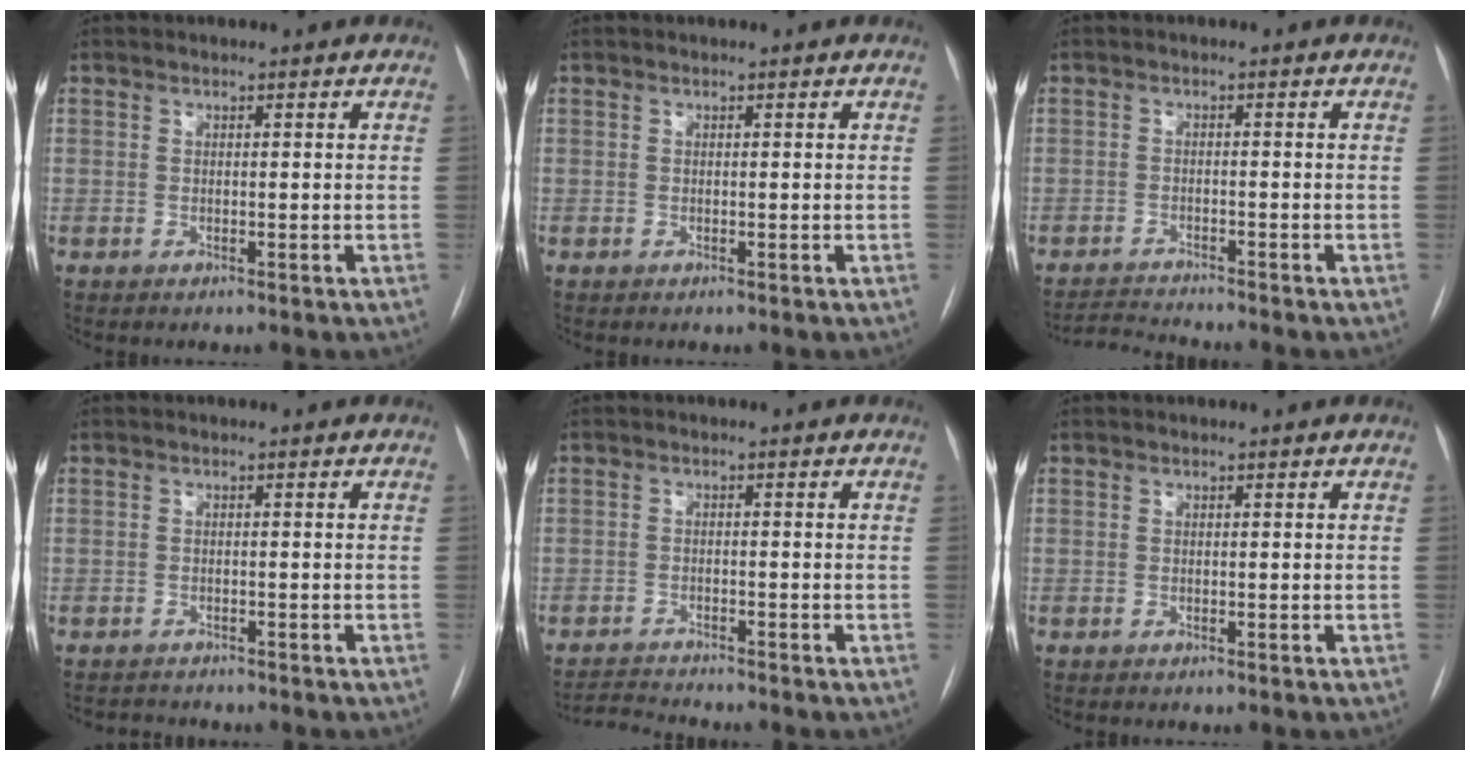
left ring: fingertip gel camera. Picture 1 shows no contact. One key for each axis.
{"total": 0.0}
{"total": 3.4, "fx": -3.3, "fy": -1.0, "fz": -0.1, "tx": -0.002, "ty": -0.019, "tz": -0.057}
{"total": 2.0, "fx": -1.9, "fy": 0.3, "fz": -0.2, "tx": 0.004, "ty": -0.008, "tz": -0.029}
{"total": 3.0, "fx": -2.8, "fy": -0.9, "fz": -0.3, "tx": 0.001, "ty": -0.020, "tz": -0.050}
{"total": 0.0}